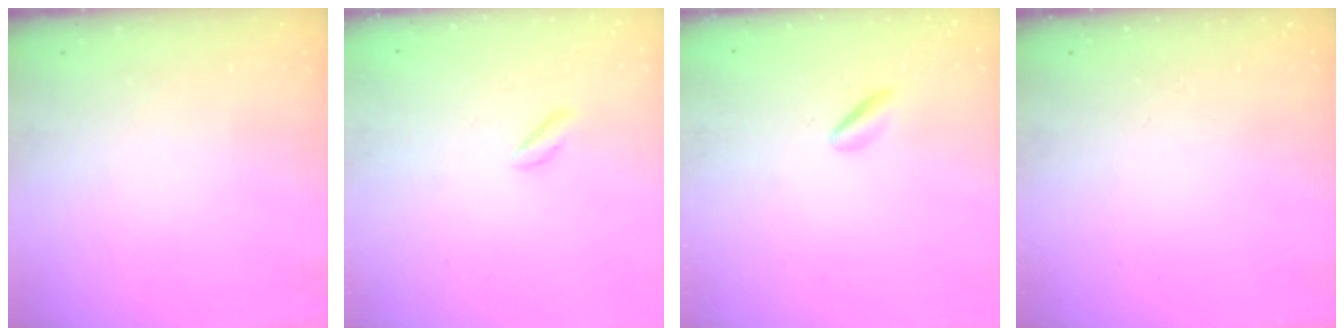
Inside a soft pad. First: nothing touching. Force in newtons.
{"total": 1.9, "press": 1.7, "slide": 1.0}
{"total": 1.6, "press": 1.3, "slide": 0.8}
{"total": 0.0}